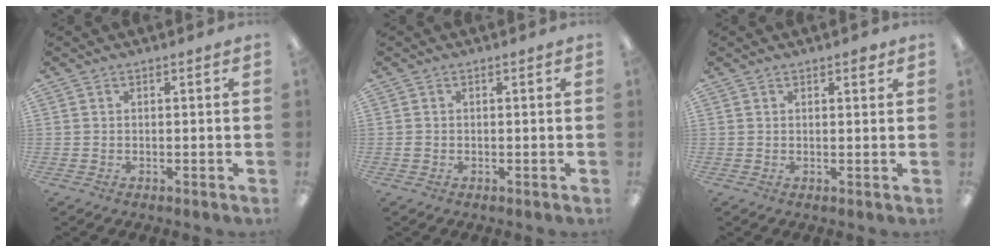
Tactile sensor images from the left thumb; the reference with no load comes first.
{"total": 0.7, "force": [-0.1, 0.6, 0.3], "torque": [-0.006, 0.004, -0.004]}
{"total": 1.7, "force": [1.3, 0.8, 0.7], "torque": [0.001, -0.005, 0.019]}